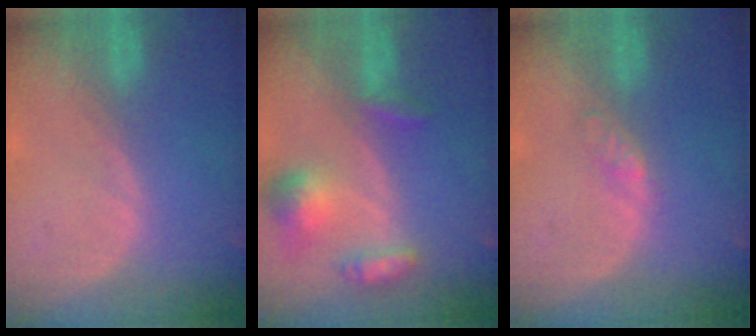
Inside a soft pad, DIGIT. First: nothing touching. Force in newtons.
{"total": 7.1, "press": 6.5, "slide": 2.7}
{"total": 2.0, "press": 2.0, "slide": 0.1}